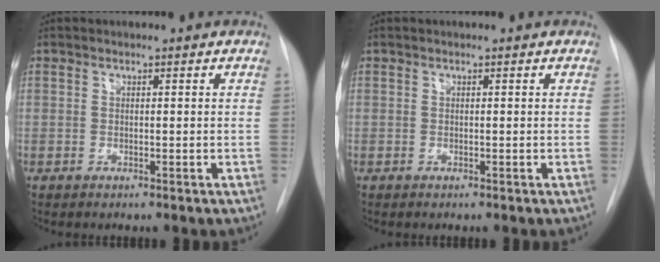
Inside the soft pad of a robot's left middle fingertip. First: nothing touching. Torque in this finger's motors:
{"motor_torque": [0.09, -0.07, 0.02, 0.01]}